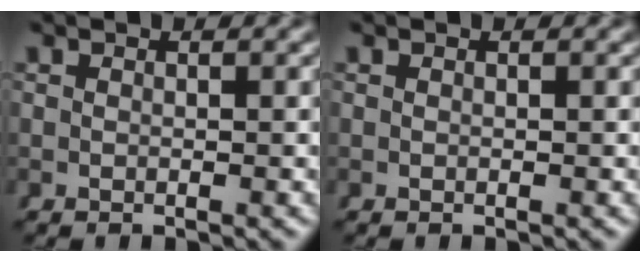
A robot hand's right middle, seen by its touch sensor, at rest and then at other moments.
{"total": 0.0}